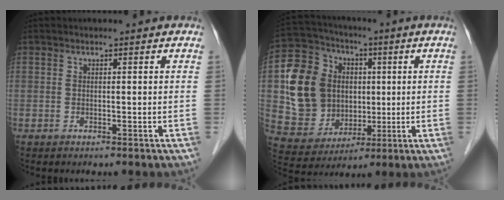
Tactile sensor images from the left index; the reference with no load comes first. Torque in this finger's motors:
{"motor_torque": [1.04, -1.09, 0.58, 0.12]}